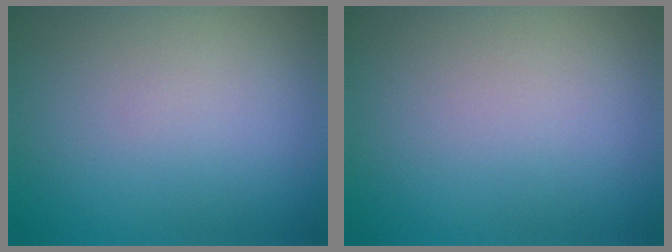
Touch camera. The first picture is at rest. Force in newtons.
{"total": 0.0}